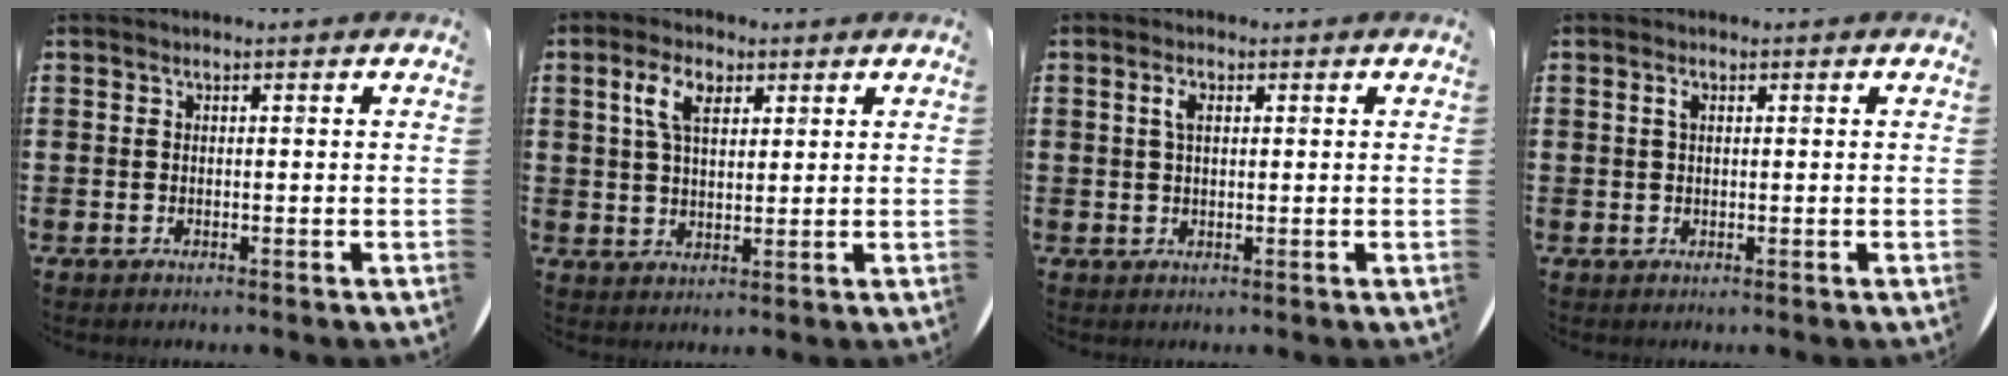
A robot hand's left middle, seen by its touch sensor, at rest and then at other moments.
{"total": 5.2, "force": [2.6, 2.6, 3.7], "torque": [-0.074, 0.008, 0.045]}
{"total": 2.2, "force": [0.8, 1.0, 1.7], "torque": [-0.031, 0.003, 0.012]}
{"total": 1.1, "force": [0.4, 0.5, 0.9], "torque": [-0.019, 0.004, 0.006]}